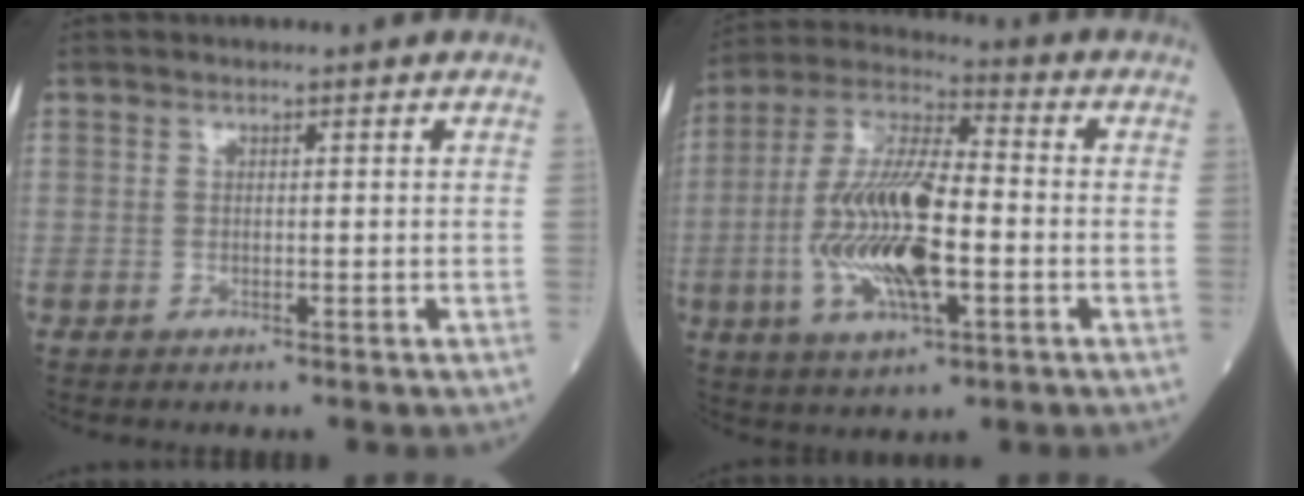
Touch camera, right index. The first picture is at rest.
{"total": 16.1, "force": [-3.0, 4.5, 15.2], "torque": [-0.313, 0.001, -0.055]}